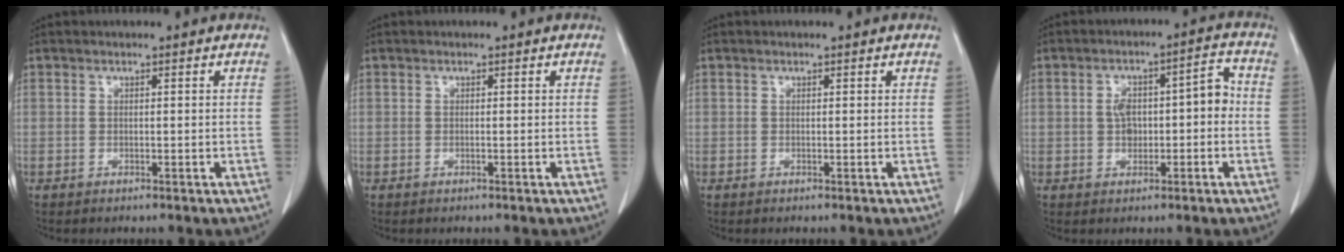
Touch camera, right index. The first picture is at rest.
{"total": 0.0}
{"total": 0.0}
{"total": 6.8, "force": [-0.4, 3.2, 6.0], "torque": [-0.092, 0.037, -0.004]}